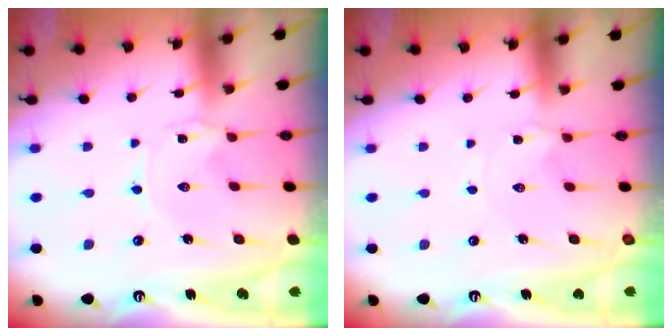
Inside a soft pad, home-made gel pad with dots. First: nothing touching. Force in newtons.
{"total": 1.3, "press": 1.3, "slide": 0.3}